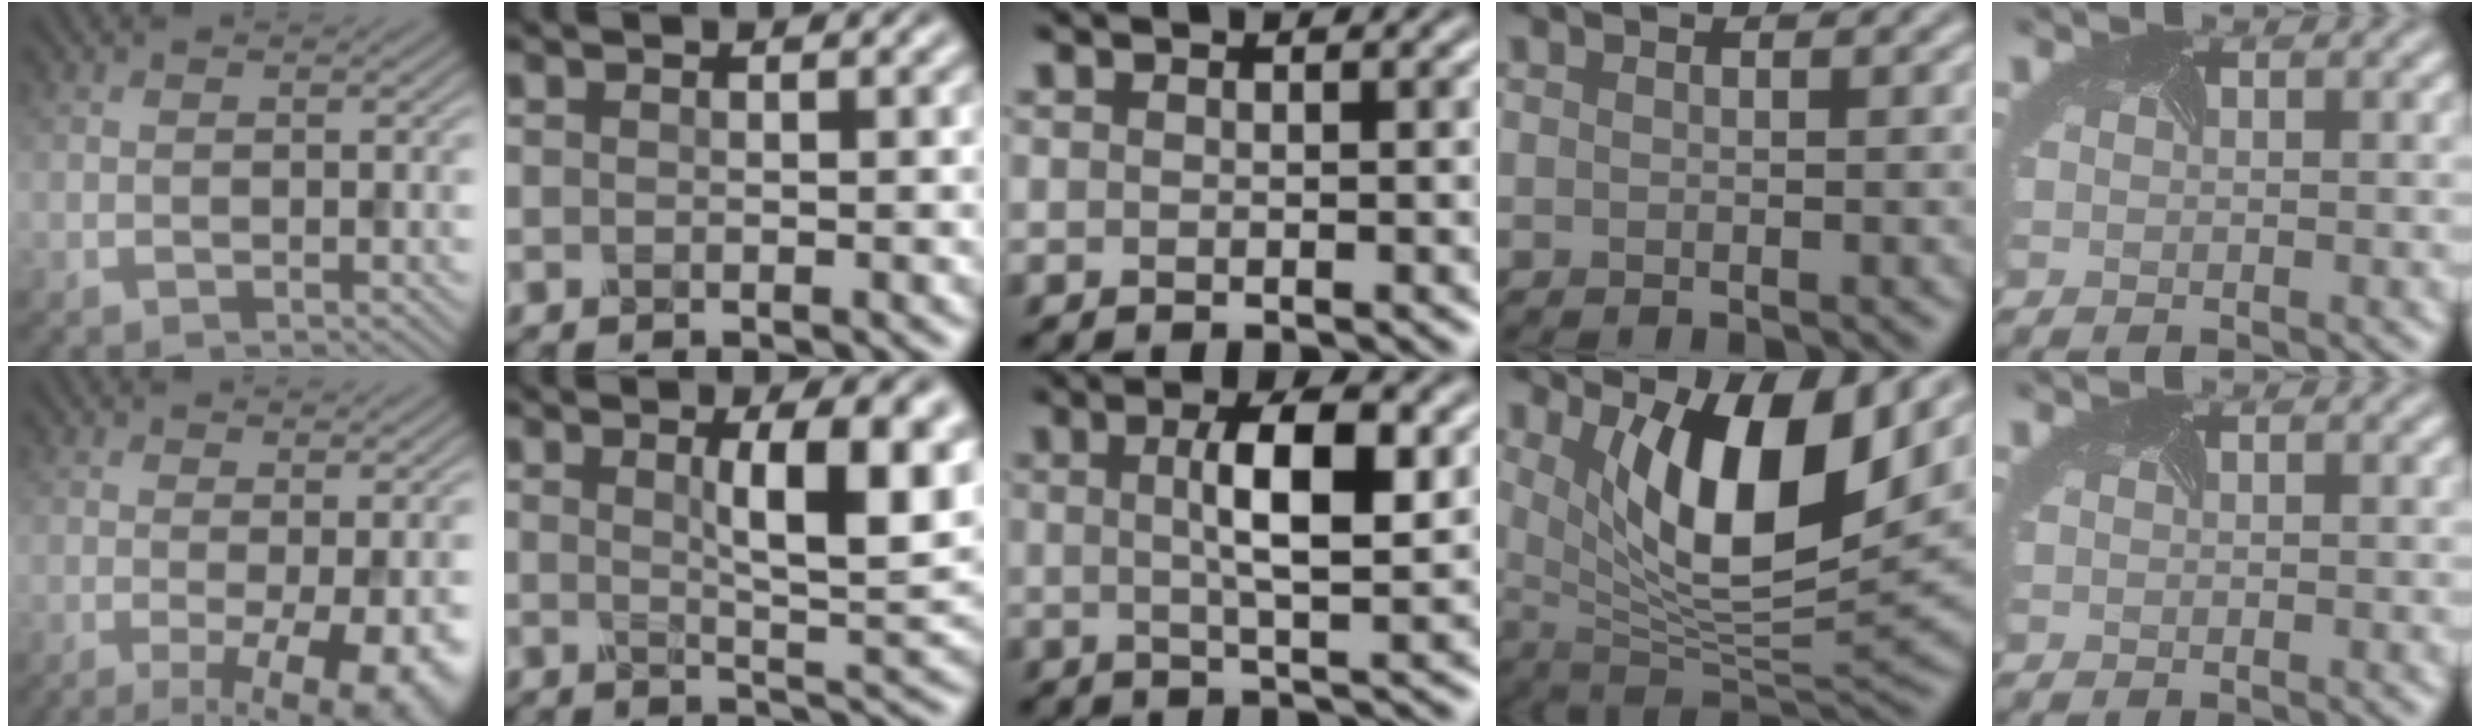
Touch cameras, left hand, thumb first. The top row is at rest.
{"thumb": {"total": 8.4, "force": [-2.5, 2.1, 7.8], "torque": [-0.111, -0.008, -0.028]}, "index": {"total": 7.8, "force": [2.3, 2.0, 7.1], "torque": [-0.093, -0.001, 0.038]}, "middle": {"total": 5.4, "force": [1.1, 1.3, 5.1], "torque": [-0.085, 0.008, 0.017]}, "ring": {"total": 10.1, "force": [3.6, 3.4, 8.9], "torque": [-0.140, -0.025, 0.066]}}